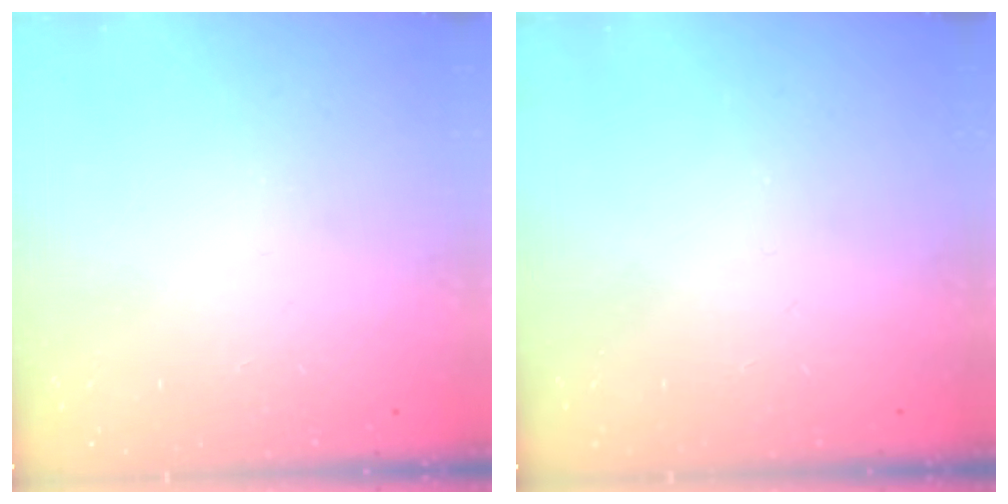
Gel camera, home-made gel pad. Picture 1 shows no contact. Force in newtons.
{"total": 0.0}